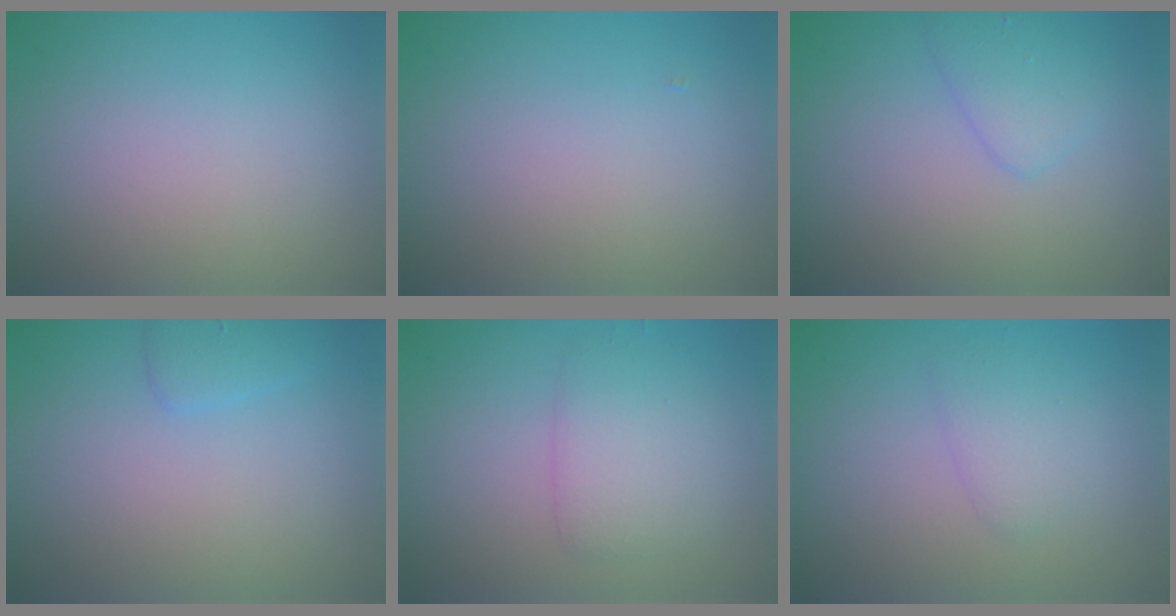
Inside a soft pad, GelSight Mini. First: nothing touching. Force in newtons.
{"total": 0.0}
{"total": 2.3, "press": 2.2, "slide": 0.1}
{"total": 1.4, "press": 1.4, "slide": 0.2}
{"total": 2.9, "press": 2.9, "slide": 0.1}
{"total": 1.8, "press": 1.8, "slide": 0.1}